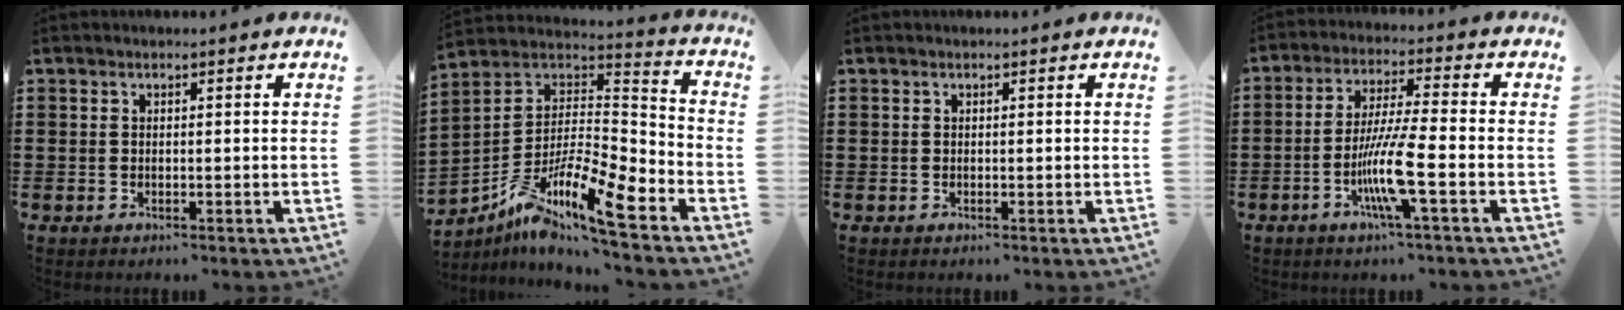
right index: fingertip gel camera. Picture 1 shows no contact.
{"total": 10.7, "force": [-7.8, 1.5, 7.2], "torque": [-0.144, -0.015, -0.157]}
{"total": 0.0}
{"total": 9.1, "force": [-3.4, 0.6, 8.4], "torque": [-0.172, -0.014, -0.067]}